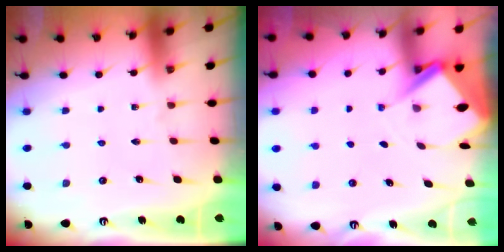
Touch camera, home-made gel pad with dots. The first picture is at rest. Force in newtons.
{"total": 5.4, "press": 5.4, "slide": 0.4}